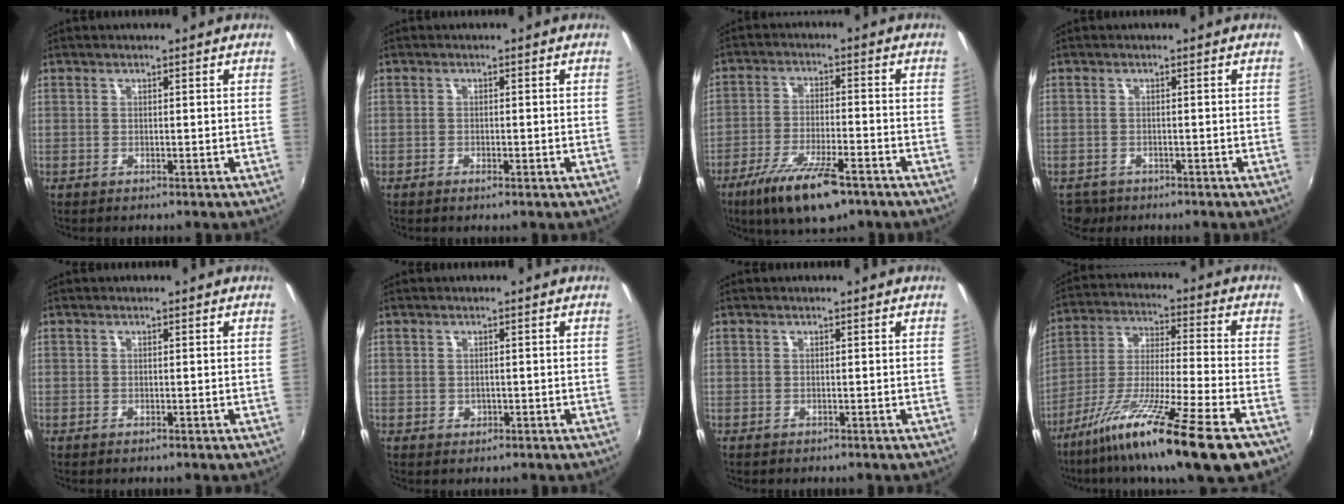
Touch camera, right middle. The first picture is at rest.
{"total": 1.5, "force": [-1.0, 0.5, 1.0], "torque": [-0.018, -0.002, -0.017]}
{"total": 12.7, "force": [-8.3, 3.6, 8.9], "torque": [-0.186, -0.026, -0.145]}
{"total": 2.5, "force": [-1.7, 1.7, 0.4], "torque": [-0.015, -0.004, -0.028]}
{"total": 0.0}
{"total": 1.1, "force": [-0.2, 1.0, 0.4], "torque": [-0.002, 0.000, -0.002]}
{"total": 0.0}
{"total": 20.7, "force": [-13.5, 1.0, 15.7], "torque": [-0.289, -0.057, -0.232]}